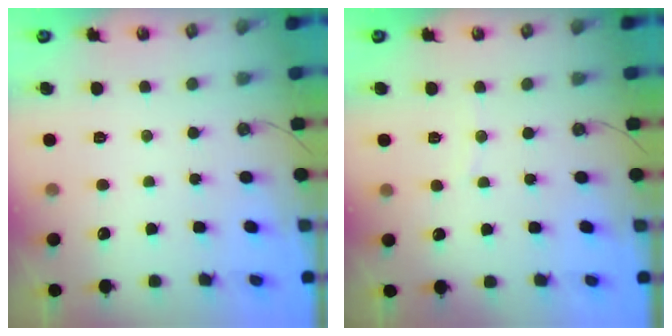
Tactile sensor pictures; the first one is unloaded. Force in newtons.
{"total": 2.7, "press": 2.7, "slide": 0.3}